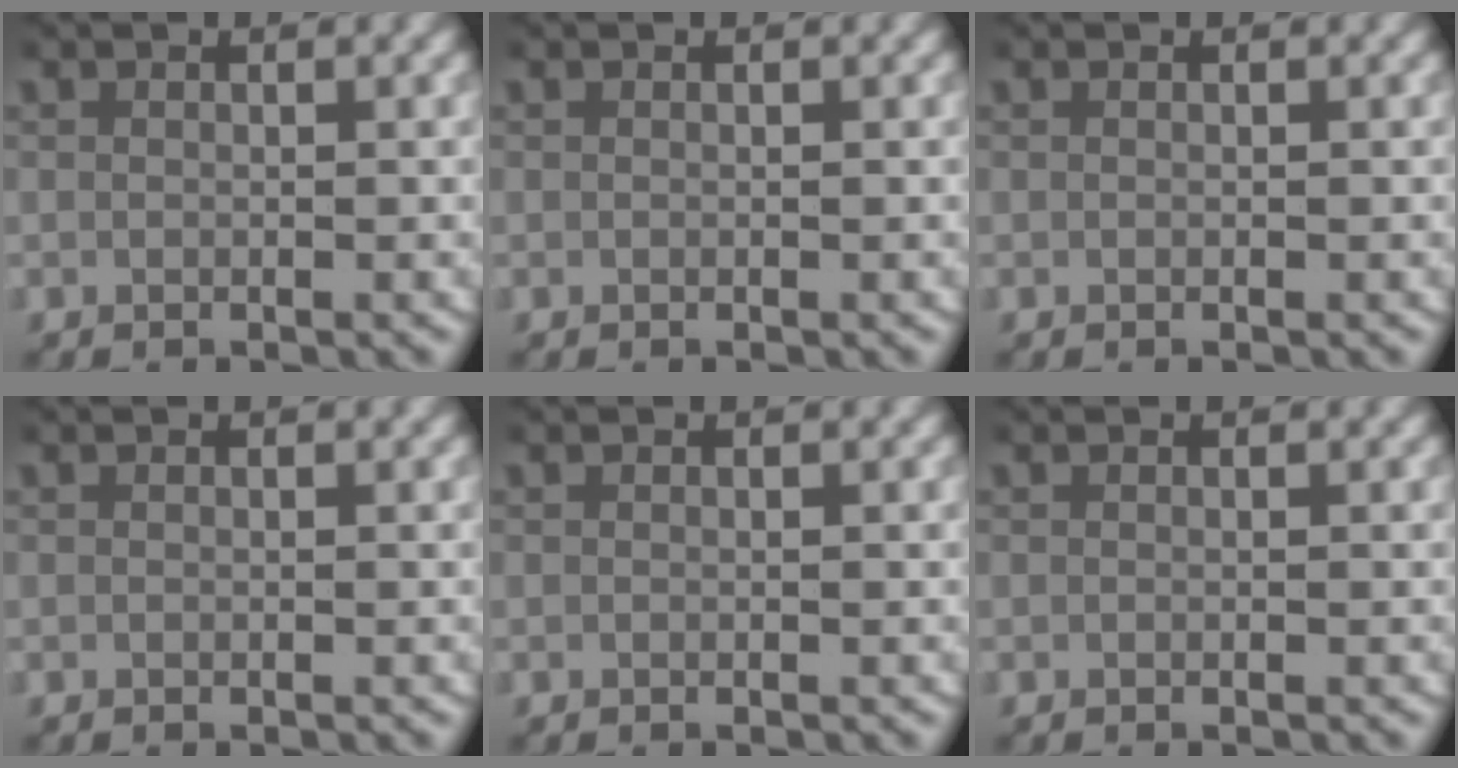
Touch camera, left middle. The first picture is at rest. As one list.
[{"total": 0.0}, {"total": 0.0}, {"total": 0.0}, {"total": 0.0}, {"total": 0.0}]